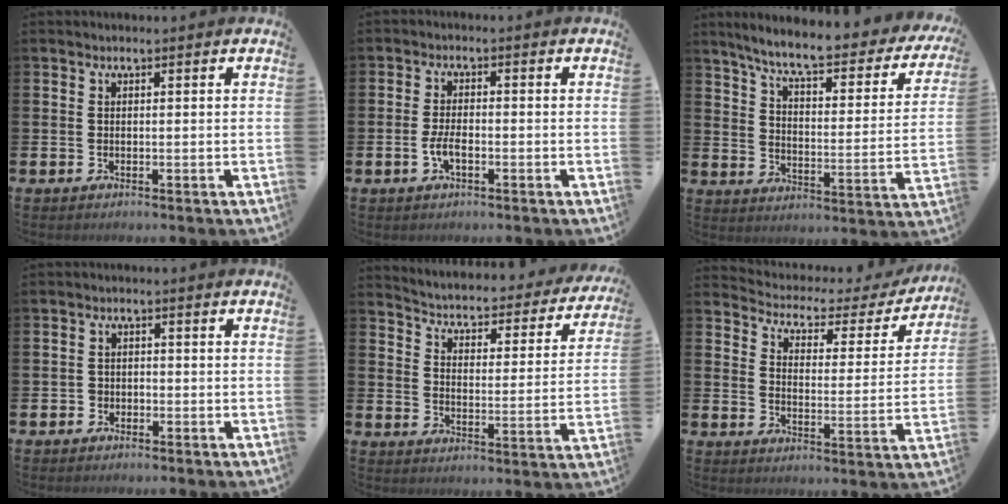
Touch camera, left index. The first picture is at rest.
{"total": 3.0, "force": [-0.9, 1.3, 2.6], "torque": [-0.038, 0.001, -0.018]}
{"total": 7.6, "force": [6.5, 1.2, 3.8], "torque": [-0.101, -0.047, 0.104]}
{"total": 1.6, "force": [-0.9, 1.2, 0.2], "torque": [0.001, -0.001, -0.023]}
{"total": 3.5, "force": [3.2, 1.1, 0.9], "torque": [-0.045, -0.031, 0.043]}
{"total": 3.3, "force": [2.7, 1.6, 0.7], "torque": [-0.040, -0.026, 0.036]}